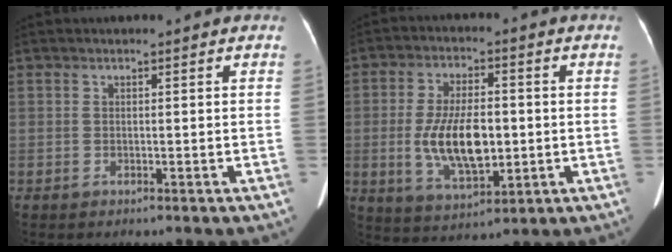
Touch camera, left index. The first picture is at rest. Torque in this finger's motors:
{"motor_torque": [1.91, 0.22, 1.03, 0.21]}